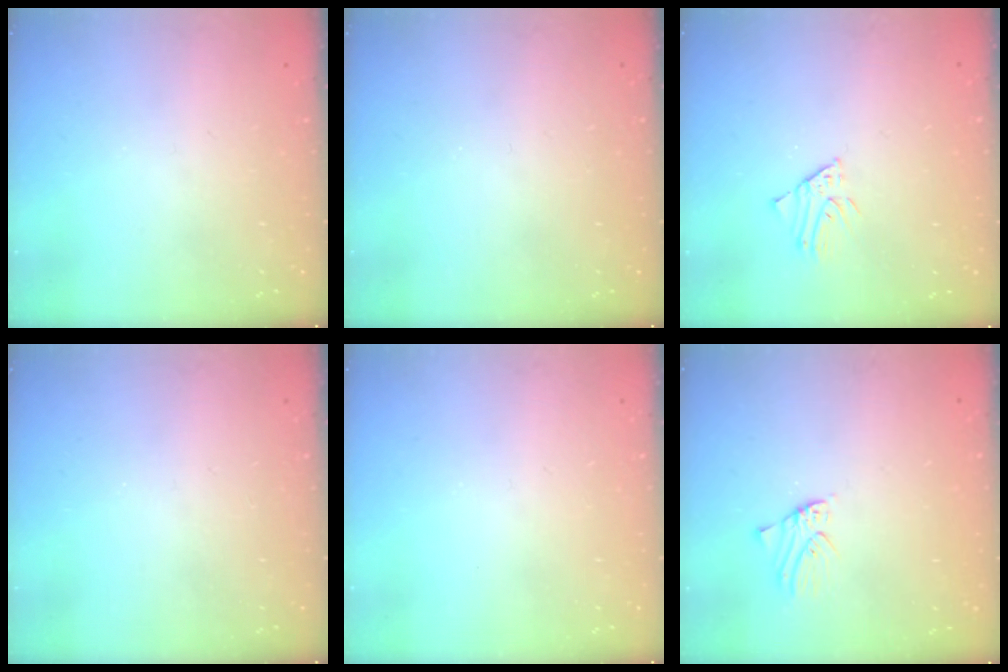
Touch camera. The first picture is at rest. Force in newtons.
{"total": 0.0}
{"total": 1.9, "press": 1.9, "slide": 0.1}
{"total": 0.0}
{"total": 0.0}
{"total": 1.1, "press": 1.1, "slide": 0.1}